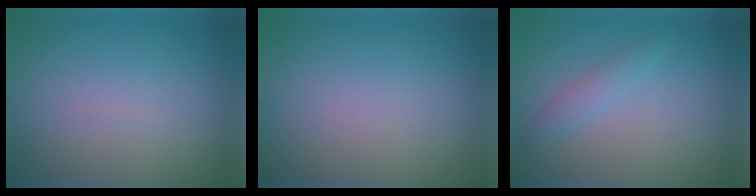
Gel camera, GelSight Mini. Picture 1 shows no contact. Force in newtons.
{"total": 0.0}
{"total": 1.5, "press": 1.5, "slide": 0.1}